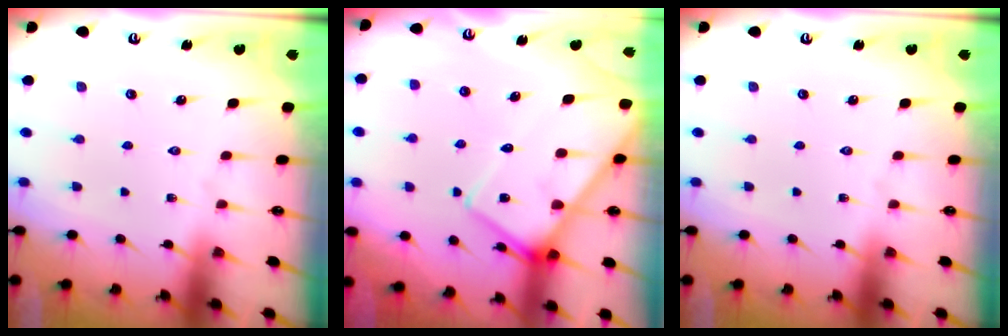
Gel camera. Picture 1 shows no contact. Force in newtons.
{"total": 11.5, "press": 11.4, "slide": 1.2}
{"total": 0.0}